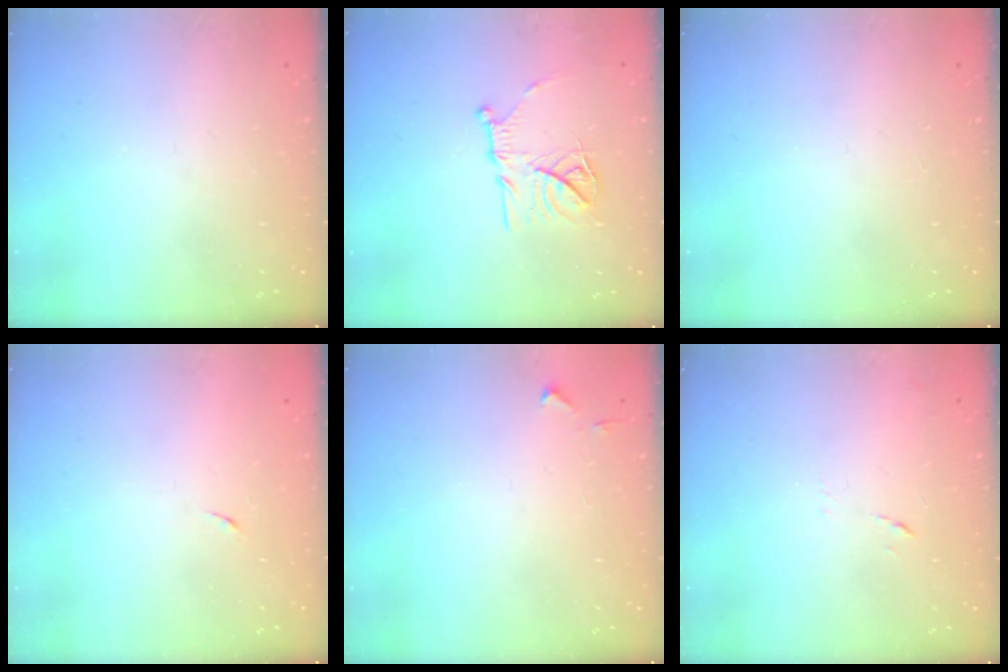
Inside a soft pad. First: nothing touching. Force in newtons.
{"total": 14.9, "press": 14.8, "slide": 1.4}
{"total": 0.0}
{"total": 3.8, "press": 3.7, "slide": 0.8}
{"total": 3.7, "press": 3.7, "slide": 0.6}
{"total": 7.2, "press": 7.2, "slide": 0.6}